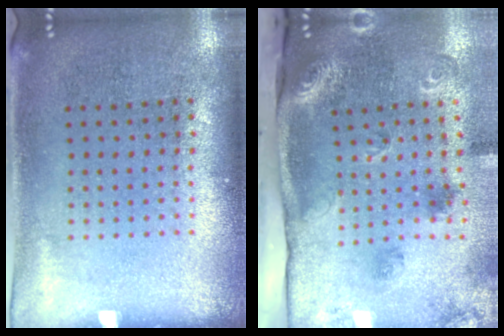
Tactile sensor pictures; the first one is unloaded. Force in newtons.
{"total": 2.5, "press": 1.9, "slide": 1.7}